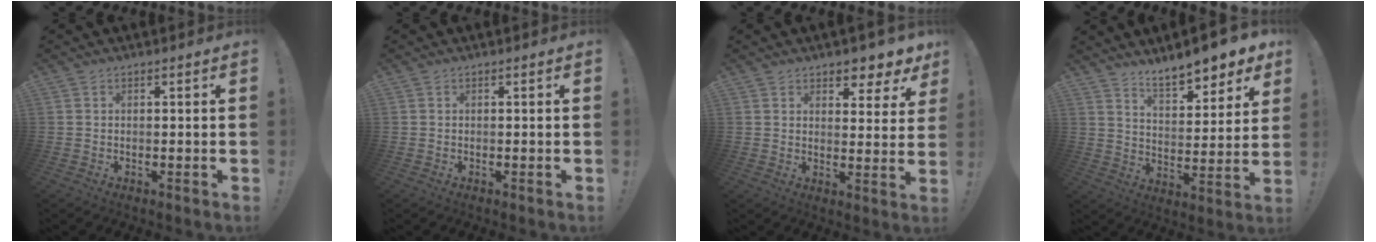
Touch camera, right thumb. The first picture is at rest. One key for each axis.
{"total": 0.0}
{"total": 6.2, "fx": 5.3, "fy": 2.8, "fz": 1.7, "tx": -0.009, "ty": -0.050, "tz": 0.095}
{"total": 10.6, "fx": 9.2, "fy": 2.6, "fz": 4.6, "tx": -0.071, "ty": -0.074, "tz": 0.160}